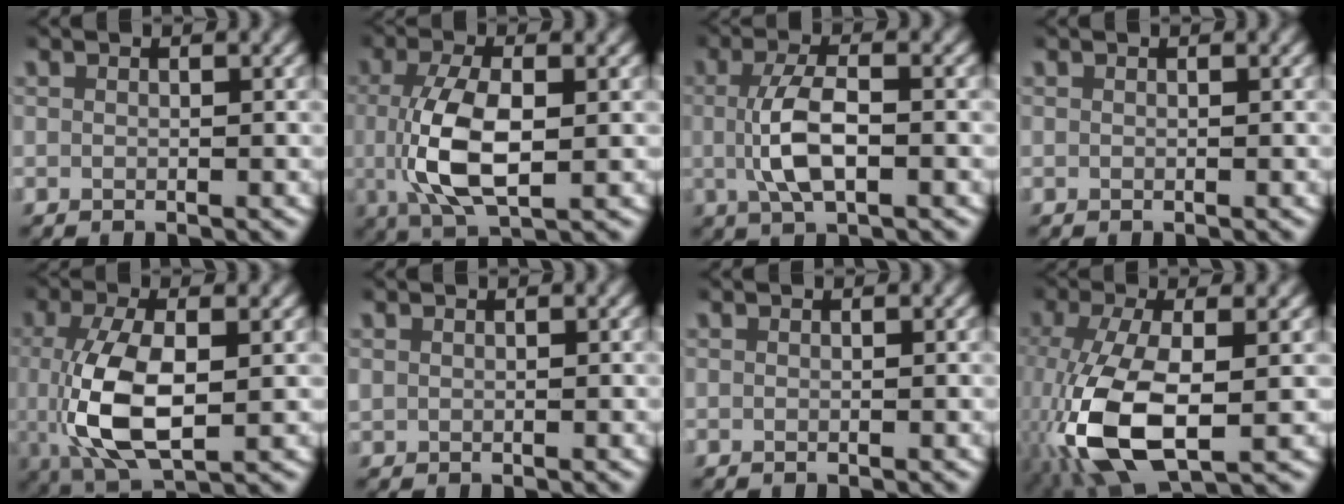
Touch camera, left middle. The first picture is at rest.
{"total": 6.4, "force": [-0.2, 2.6, 5.8], "torque": [-0.133, -0.007, 0.003]}
{"total": 4.2, "force": [-0.3, 1.3, 4.0], "torque": [-0.082, 0.002, -0.004]}
{"total": 0.0}
{"total": 7.6, "force": [-0.3, 3.4, 6.8], "torque": [-0.155, -0.011, 0.004]}
{"total": 0.8, "force": [0.1, 0.8, 0.2], "torque": [-0.013, -0.001, 0.004]}
{"total": 0.0}
{"total": 9.6, "force": [-2.5, 4.8, 7.9], "torque": [-0.197, -0.039, -0.013]}